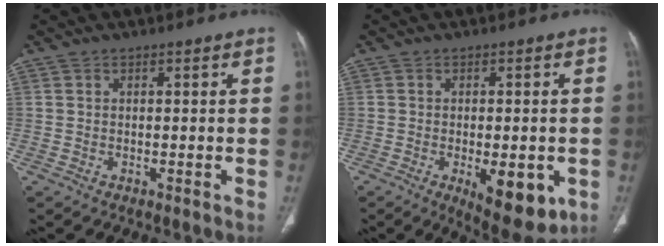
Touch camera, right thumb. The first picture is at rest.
{"total": 10.9, "force": [-3.5, 4.6, 9.3], "torque": [-0.107, -0.010, -0.037]}